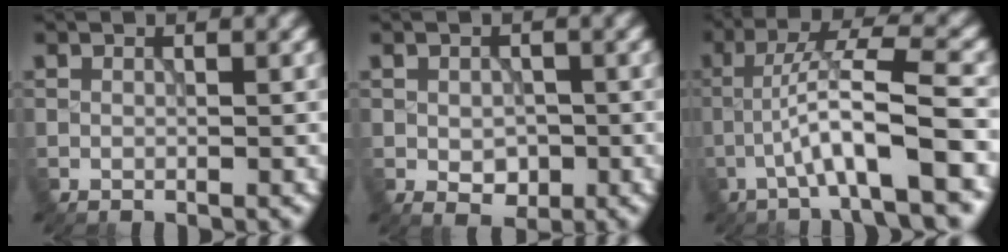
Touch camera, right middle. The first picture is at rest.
{"total": 2.7, "force": [-0.7, 1.8, 1.8], "torque": [-0.028, -0.006, -0.009]}
{"total": 8.0, "force": [-2.7, 1.0, 7.4], "torque": [-0.126, 0.023, -0.049]}